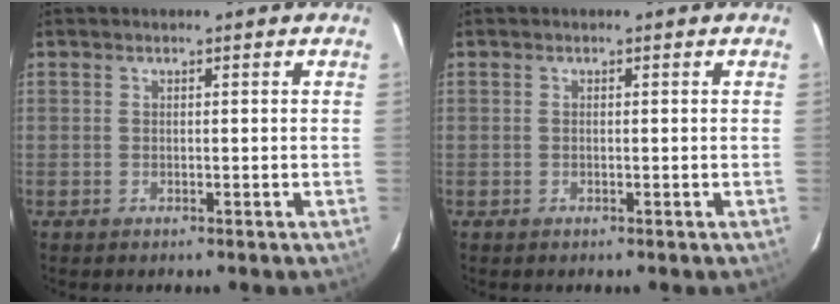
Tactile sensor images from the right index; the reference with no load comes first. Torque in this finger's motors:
{"motor_torque": [-0.11, 0.03, -0.03, 0.00]}